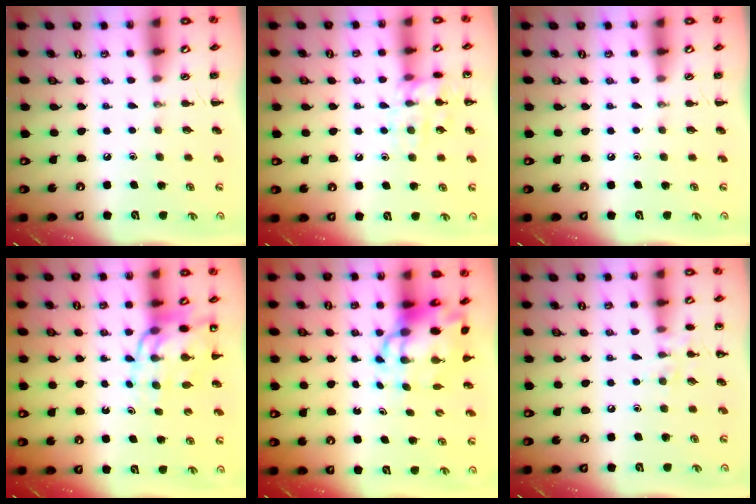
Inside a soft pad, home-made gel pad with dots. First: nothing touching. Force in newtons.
{"total": 11.2, "press": 11.2, "slide": 0.6}
{"total": 0.0}
{"total": 12.7, "press": 12.2, "slide": 3.6}
{"total": 9.5, "press": 9.1, "slide": 2.8}
{"total": 6.9, "press": 6.7, "slide": 1.8}